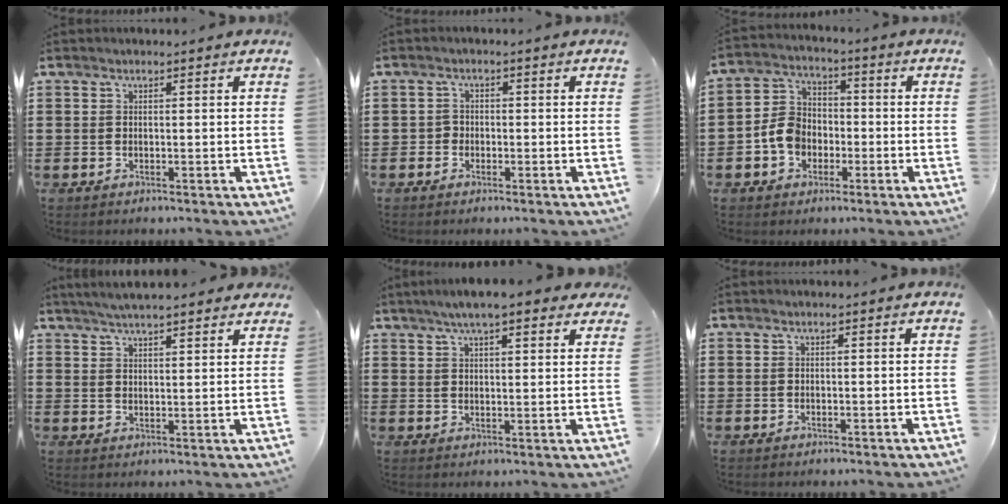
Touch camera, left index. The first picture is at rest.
{"total": 1.5, "force": [-0.8, 1.2, 0.2], "torque": [-0.008, 0.004, -0.020]}
{"total": 6.3, "force": [-2.3, 5.2, 2.9], "torque": [-0.079, 0.014, -0.048]}
{"total": 3.8, "force": [3.6, 0.2, 1.1], "torque": [-0.032, -0.005, 0.065]}
{"total": 5.5, "force": [4.3, 1.1, 3.3], "torque": [-0.076, 0.003, 0.076]}
{"total": 0.0}